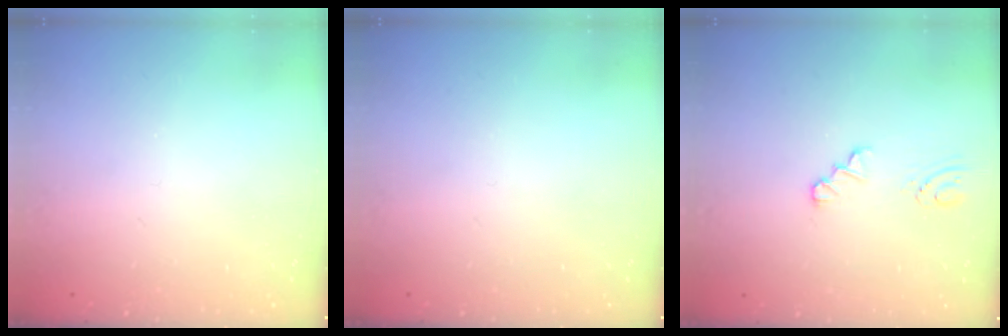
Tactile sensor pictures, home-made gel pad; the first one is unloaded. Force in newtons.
{"total": 0.0}
{"total": 0.7, "press": 0.7, "slide": 0.1}